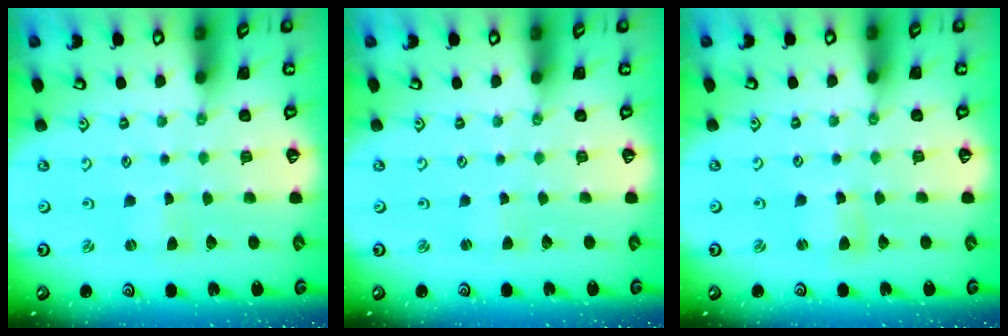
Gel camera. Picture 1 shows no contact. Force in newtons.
{"total": 0.8, "press": 0.8, "slide": 0.1}
{"total": 1.8, "press": 1.8, "slide": 0.2}